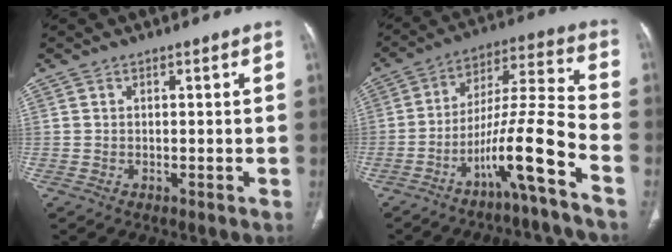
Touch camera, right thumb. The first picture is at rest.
{"total": 14.4, "force": [-8.1, 0.5, 11.9], "torque": [-0.230, 0.068, -0.146]}